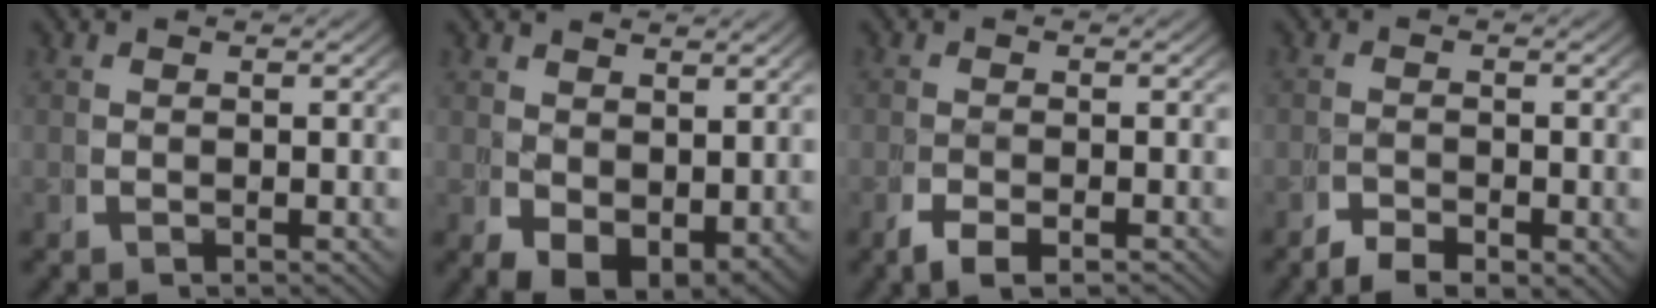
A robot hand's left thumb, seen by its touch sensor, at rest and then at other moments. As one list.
[{"total": 4.8, "force": [-0.8, 3.5, 3.2], "torque": [-0.053, -0.039, 0.011]}, {"total": 1.4, "force": [-1.2, -0.2, 0.6], "torque": [0.000, 0.003, -0.022]}, {"total": 1.5, "force": [-1.4, 0.0, 0.6], "torque": [0.015, -0.002, -0.031]}]